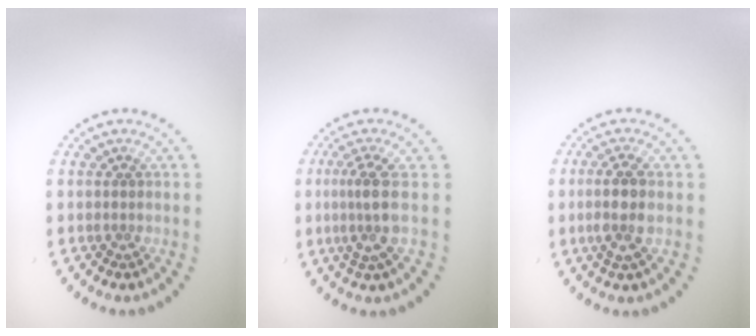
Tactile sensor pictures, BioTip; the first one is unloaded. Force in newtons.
{"total": 2.9, "press": 2.3, "slide": 1.7}
{"total": 2.8, "press": 2.6, "slide": 1.1}